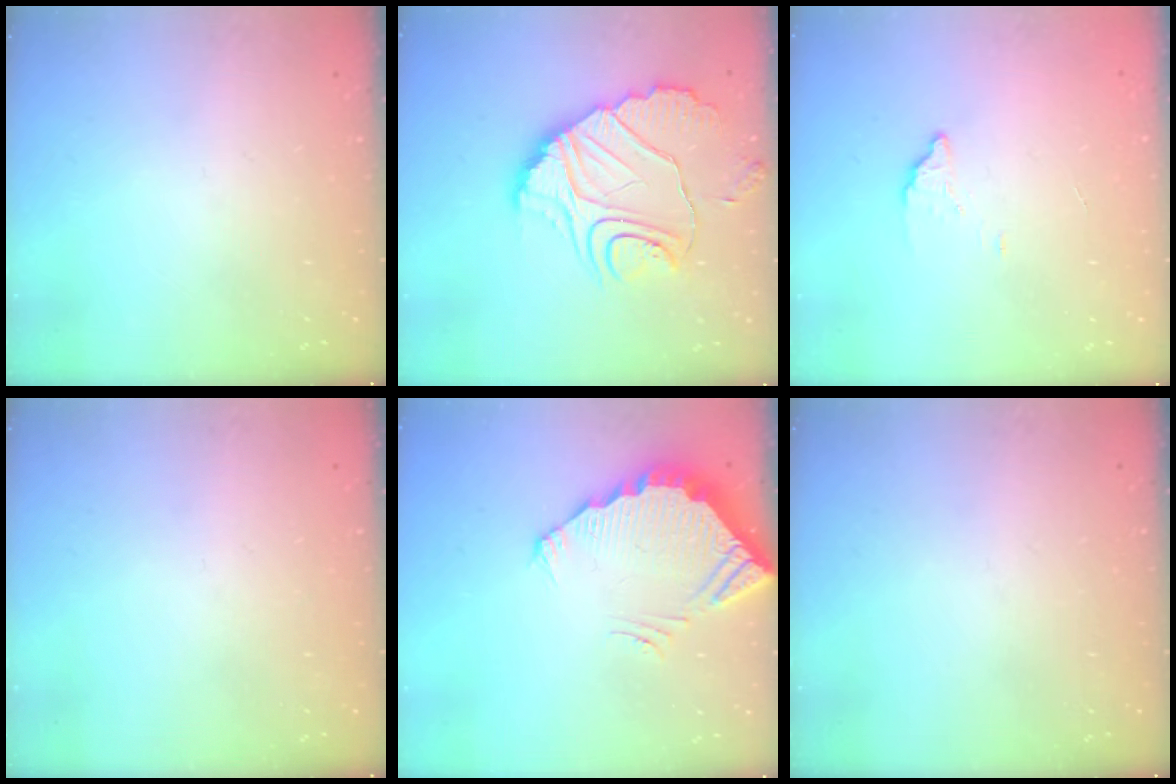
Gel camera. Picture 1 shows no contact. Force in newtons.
{"total": 13.2, "press": 13.2, "slide": 1.1}
{"total": 2.0, "press": 2.0, "slide": 0.1}
{"total": 0.0}
{"total": 3.8, "press": 3.8, "slide": 0.2}
{"total": 0.0}